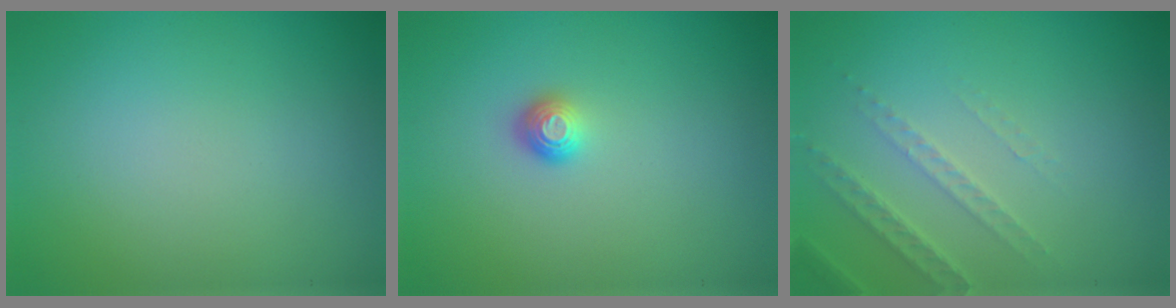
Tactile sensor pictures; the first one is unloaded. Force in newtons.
{"total": 1.0, "press": 0.9, "slide": 0.4}
{"total": 2.2, "press": 2.1, "slide": 0.7}